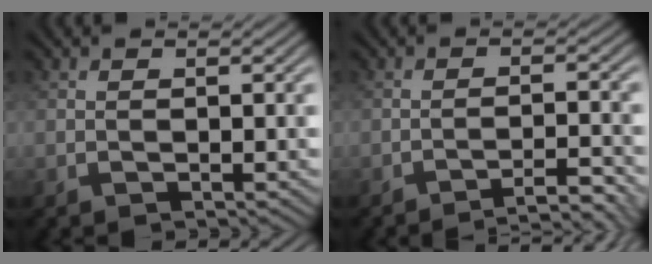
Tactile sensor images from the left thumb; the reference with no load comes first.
{"total": 5.0, "force": [-3.9, 0.5, 3.1], "torque": [-0.042, 0.021, -0.067]}